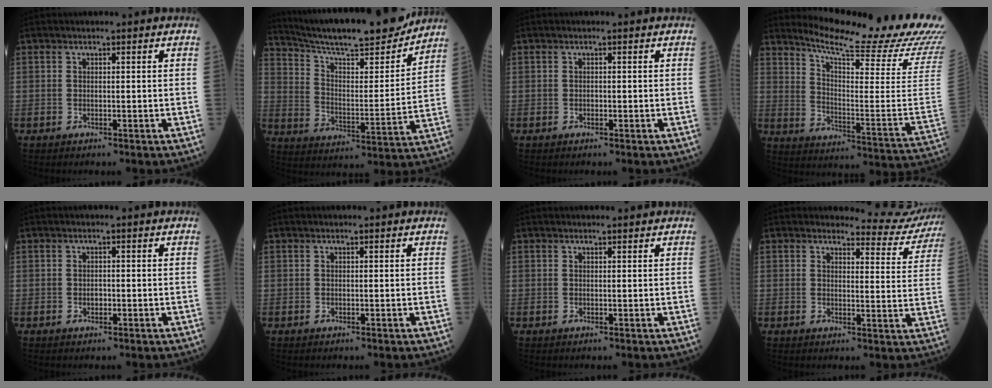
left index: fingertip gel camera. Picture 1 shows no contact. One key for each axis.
{"total": 20.8, "fx": 18.9, "fy": 1.8, "fz": 8.5, "tx": -0.146, "ty": -0.019, "tz": 0.286}
{"total": 0.0}
{"total": 23.4, "fx": 21.2, "fy": -0.1, "fz": 10.0, "tx": -0.167, "ty": -0.107, "tz": 0.271}
{"total": 0.9, "fx": -0.2, "fy": 0.6, "fz": 0.6, "tx": -0.012, "ty": 0.001, "tz": -0.004}
{"total": 0.0}
{"total": 1.3, "fx": 1.3, "fy": 0.1, "fz": 0.2, "tx": -0.009, "ty": 0.004, "tz": 0.018}
{"total": 8.5, "fx": 8.4, "fy": 0.8, "fz": -1.1, "tx": 0.020, "ty": -0.054, "tz": 0.079}